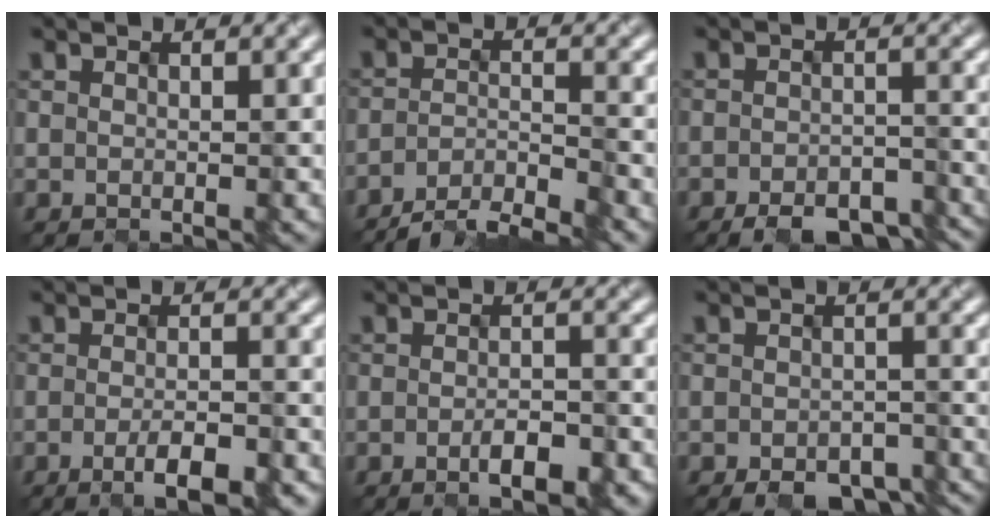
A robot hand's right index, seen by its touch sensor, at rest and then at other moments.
{"total": 5.1, "force": [-4.5, 0.7, 2.3], "torque": [-0.031, -0.002, -0.082]}
{"total": 4.8, "force": [-3.9, 1.5, 2.3], "torque": [-0.028, -0.004, -0.054]}
{"total": 3.9, "force": [-2.0, 0.9, 3.2], "torque": [-0.050, -0.006, -0.030]}
{"total": 3.6, "force": [-1.8, 1.2, 2.9], "torque": [-0.050, -0.009, -0.026]}
{"total": 4.4, "force": [-3.5, 1.8, 1.9], "torque": [-0.019, -0.009, -0.049]}